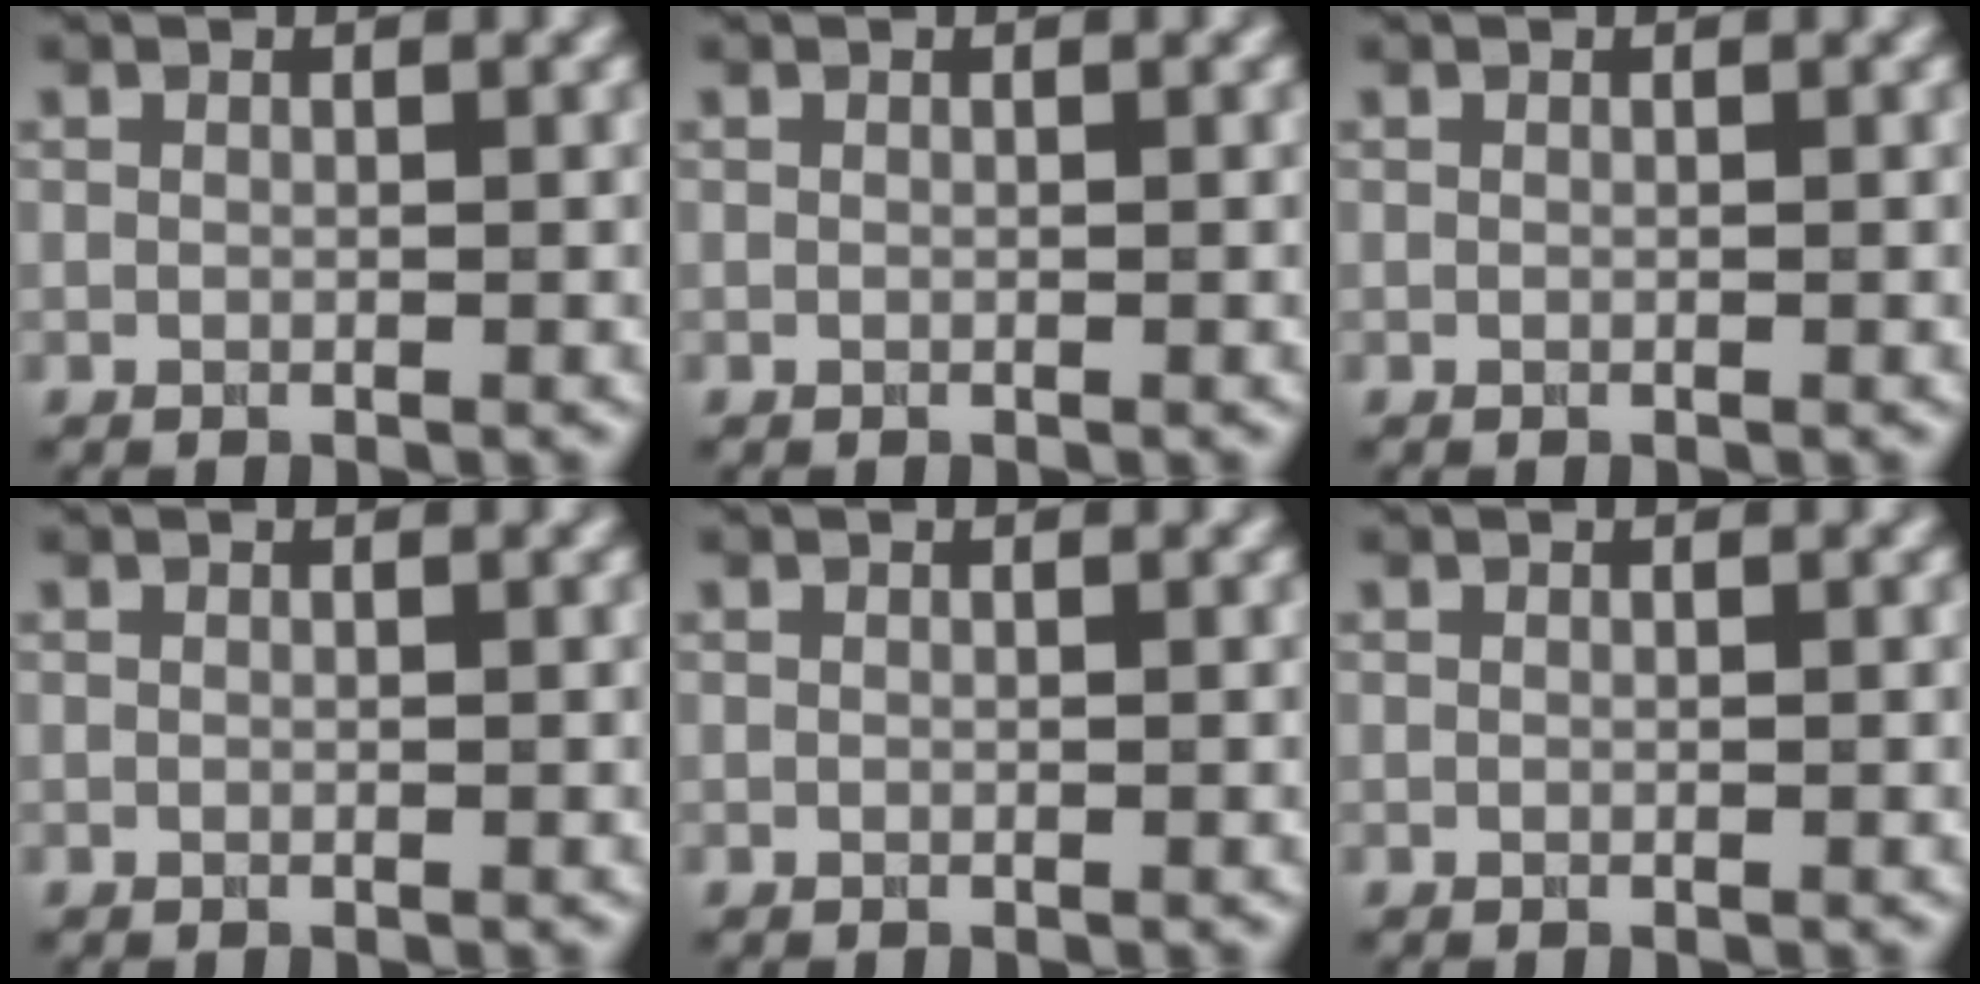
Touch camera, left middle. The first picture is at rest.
{"total": 0.0}
{"total": 0.0}
{"total": 0.0}
{"total": 0.0}
{"total": 0.0}